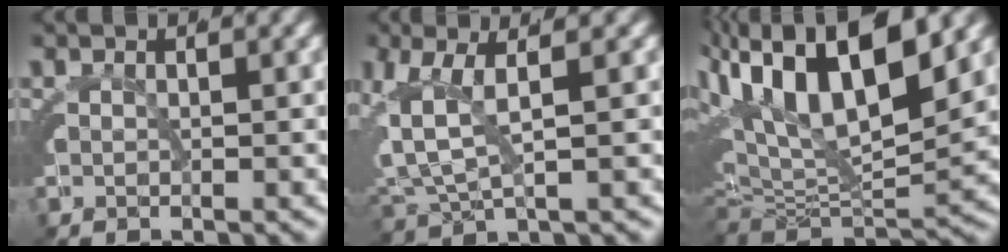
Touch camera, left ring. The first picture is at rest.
{"total": 4.7, "force": [0.9, 3.2, 3.3], "torque": [-0.087, -0.005, 0.017]}
{"total": 12.7, "force": [2.3, 8.2, 9.4], "torque": [-0.178, 0.001, 0.031]}